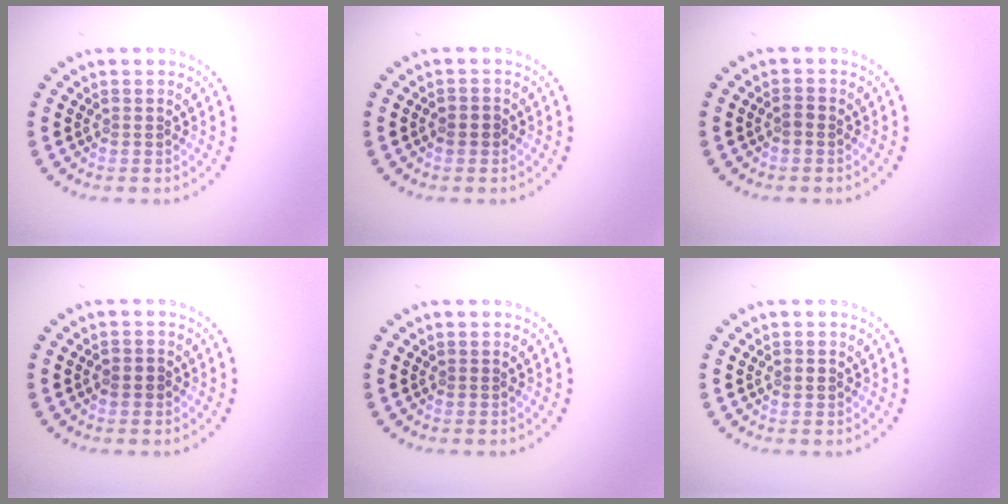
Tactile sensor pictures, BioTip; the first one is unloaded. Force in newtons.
{"total": 1.2, "press": 1.1, "slide": 0.5}
{"total": 0.9, "press": 0.8, "slide": 0.2}
{"total": 1.2, "press": 1.1, "slide": 0.5}
{"total": 0.0}
{"total": 1.0, "press": 1.0, "slide": 0.0}